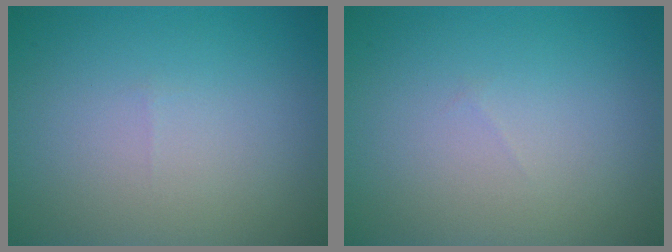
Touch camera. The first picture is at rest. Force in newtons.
{"total": 0.0}